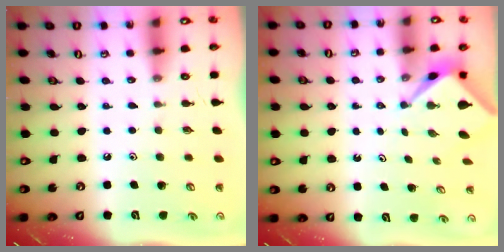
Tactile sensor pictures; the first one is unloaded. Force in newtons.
{"total": 2.1, "press": 2.1, "slide": 0.2}